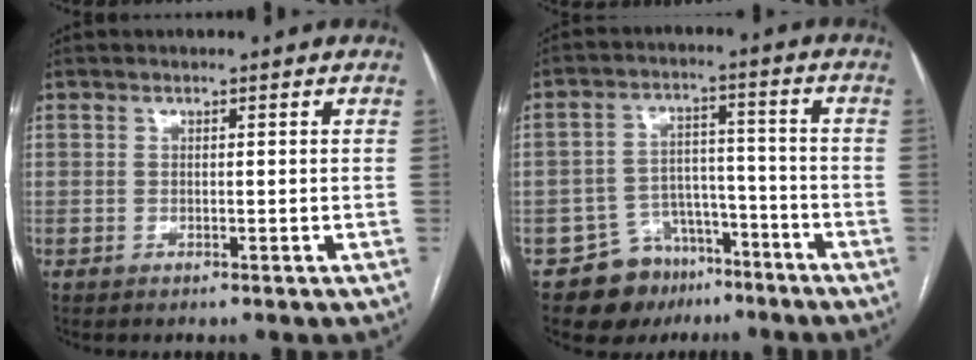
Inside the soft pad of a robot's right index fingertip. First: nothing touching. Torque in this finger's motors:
{"motor_torque": [-0.02, -0.45, -0.63, -0.21]}